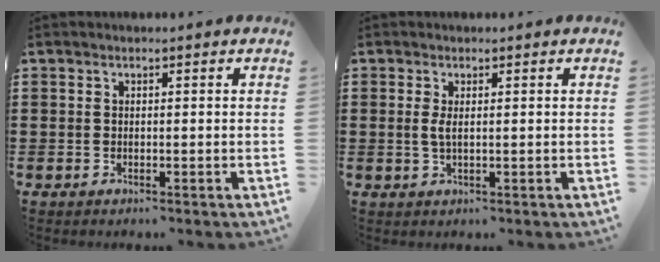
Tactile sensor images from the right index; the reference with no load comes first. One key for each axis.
{"total": 1.8, "fx": 0.3, "fy": 0.4, "fz": 1.7, "tx": -0.041, "ty": -0.002, "tz": 0.001}